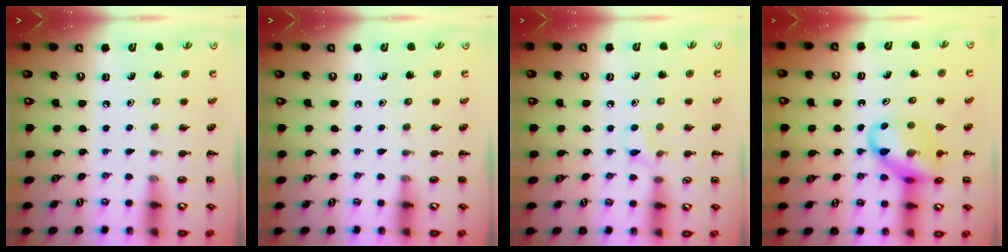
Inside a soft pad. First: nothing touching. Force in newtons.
{"total": 0.0}
{"total": 4.7, "press": 4.3, "slide": 1.8}
{"total": 14.3, "press": 14.1, "slide": 2.3}